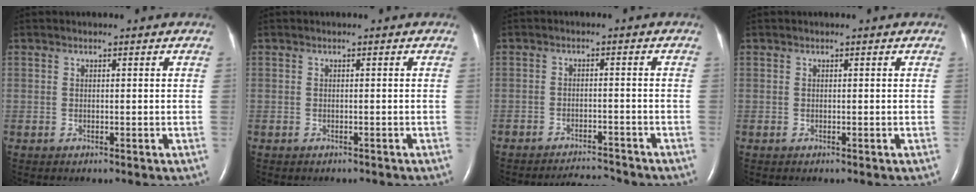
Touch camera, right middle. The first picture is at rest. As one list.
[{"total": 1.2, "force": [-1.1, 0.4, 0.3], "torque": [-0.011, -0.002, -0.012]}, {"total": 4.7, "force": [-4.7, 0.1, 0.2], "torque": [-0.008, -0.005, -0.076]}, {"total": 0.0}]